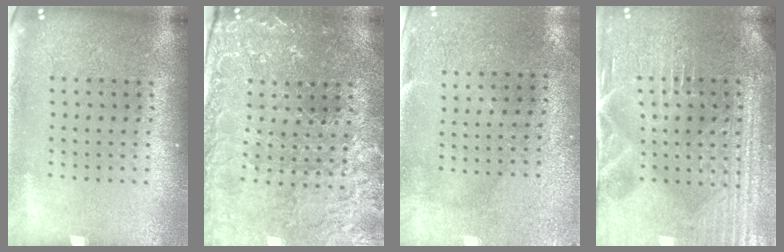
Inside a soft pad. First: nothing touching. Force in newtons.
{"total": 1.7, "press": 1.7, "slide": 0.3}
{"total": 3.0, "press": 2.4, "slide": 1.8}
{"total": 4.3, "press": 4.2, "slide": 1.0}